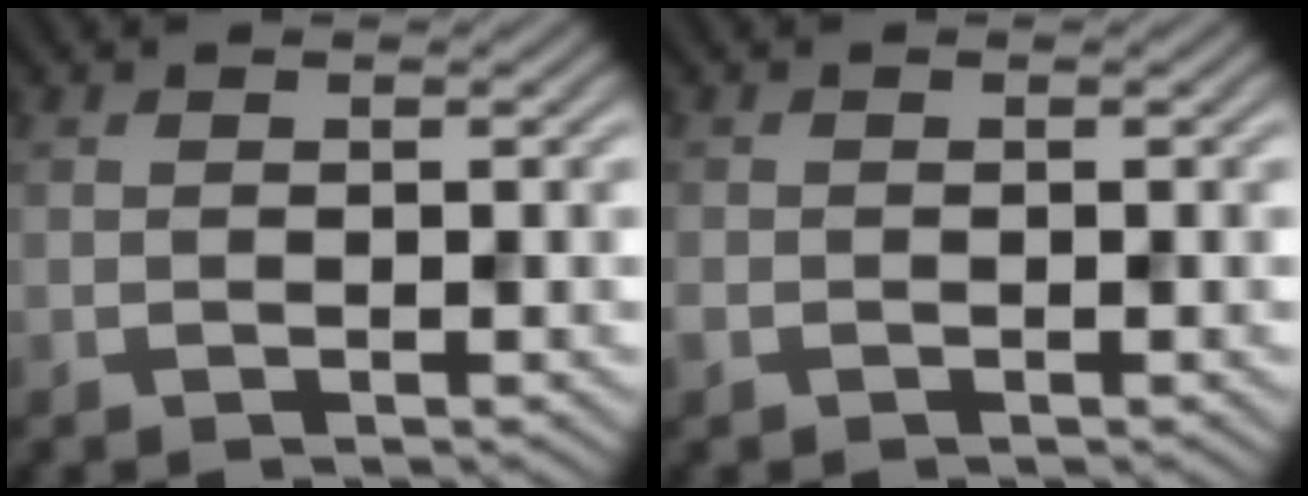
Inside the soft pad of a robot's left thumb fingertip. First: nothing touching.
{"total": 1.0, "force": [-0.6, 0.6, 0.4], "torque": [-0.013, -0.002, -0.013]}